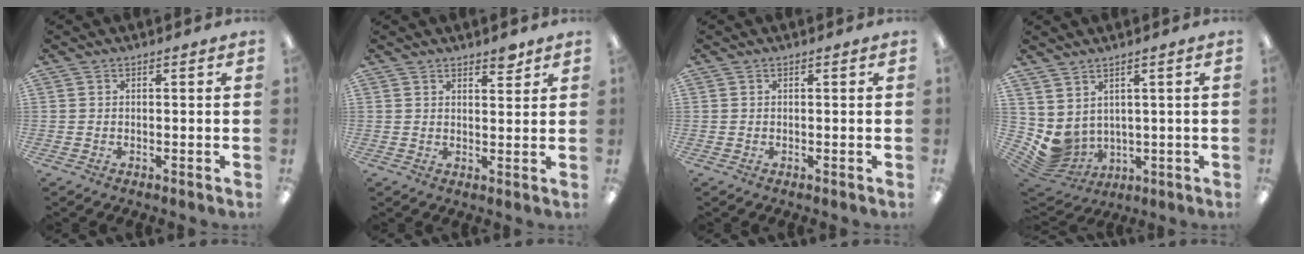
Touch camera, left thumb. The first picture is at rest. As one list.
[{"total": 3.4, "force": [2.9, 1.0, 1.4], "torque": [-0.006, -0.018, 0.047]}, {"total": 0.0}, {"total": 5.3, "force": [2.0, 4.6, 1.8], "torque": [-0.069, -0.030, 0.043]}]